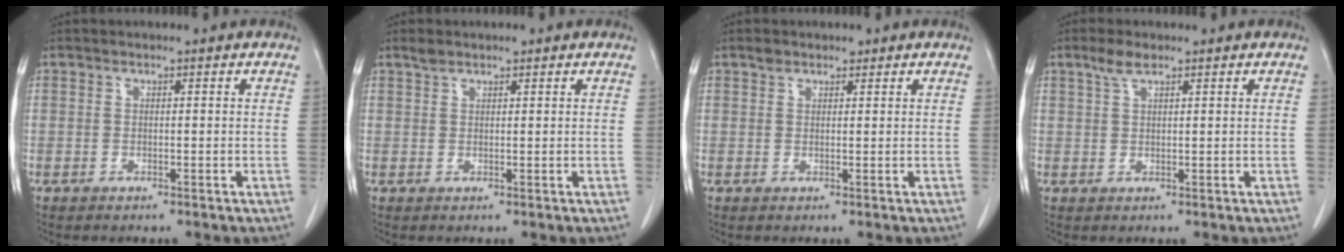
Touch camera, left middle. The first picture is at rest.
{"total": 1.5, "force": [1.3, 0.5, 0.6], "torque": [-0.017, 0.011, 0.025]}
{"total": 1.6, "force": [1.2, 0.9, 0.4], "torque": [-0.008, 0.006, 0.018]}
{"total": 2.5, "force": [1.7, 0.7, 1.6], "torque": [-0.040, 0.007, 0.037]}